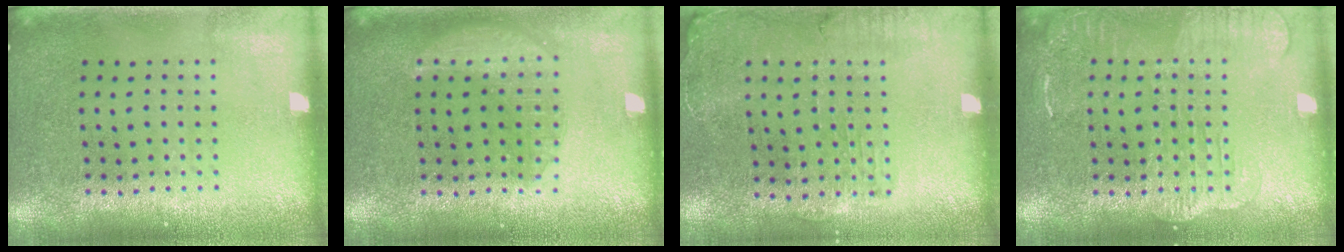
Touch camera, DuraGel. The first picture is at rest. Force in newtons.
{"total": 2.6, "press": 2.6, "slide": 0.4}
{"total": 1.4, "press": 1.3, "slide": 0.5}
{"total": 2.8, "press": 2.8, "slide": 0.3}